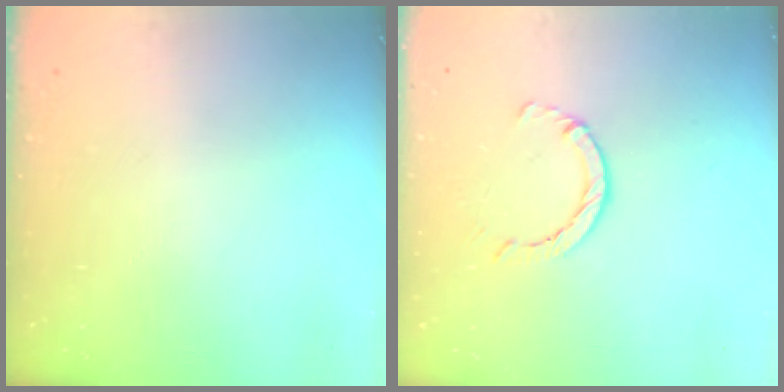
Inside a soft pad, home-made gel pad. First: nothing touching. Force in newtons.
{"total": 2.4, "press": 2.4, "slide": 0.4}